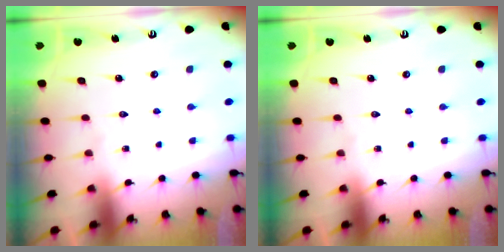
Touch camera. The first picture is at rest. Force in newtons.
{"total": 0.0}